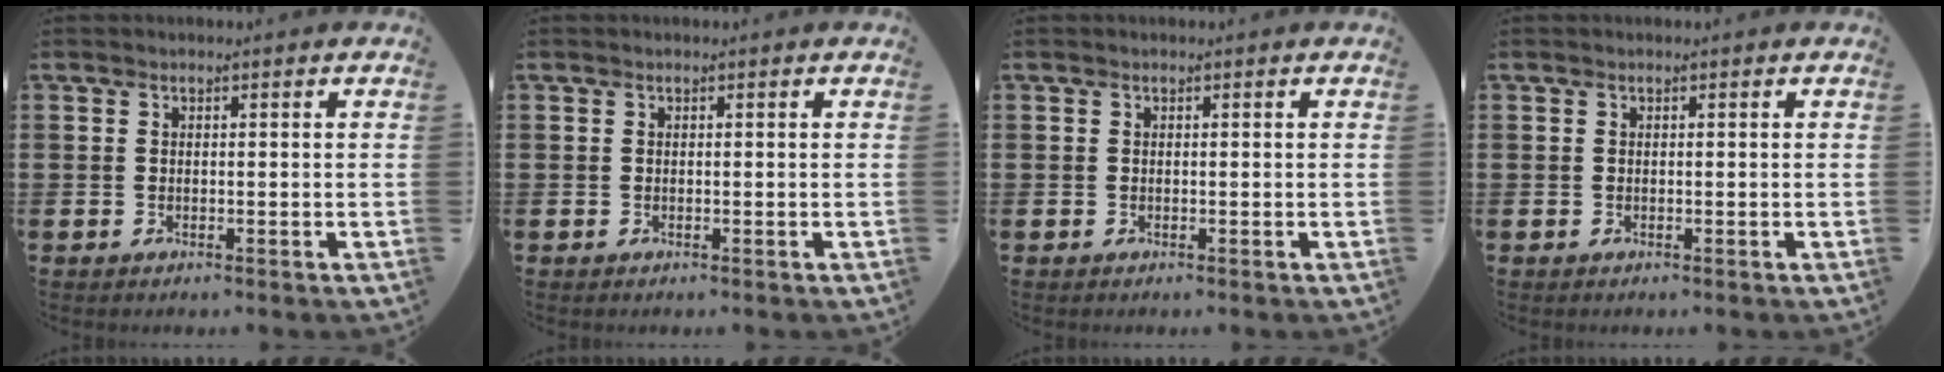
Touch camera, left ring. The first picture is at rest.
{"total": 0.0}
{"total": 0.0}
{"total": 0.0}